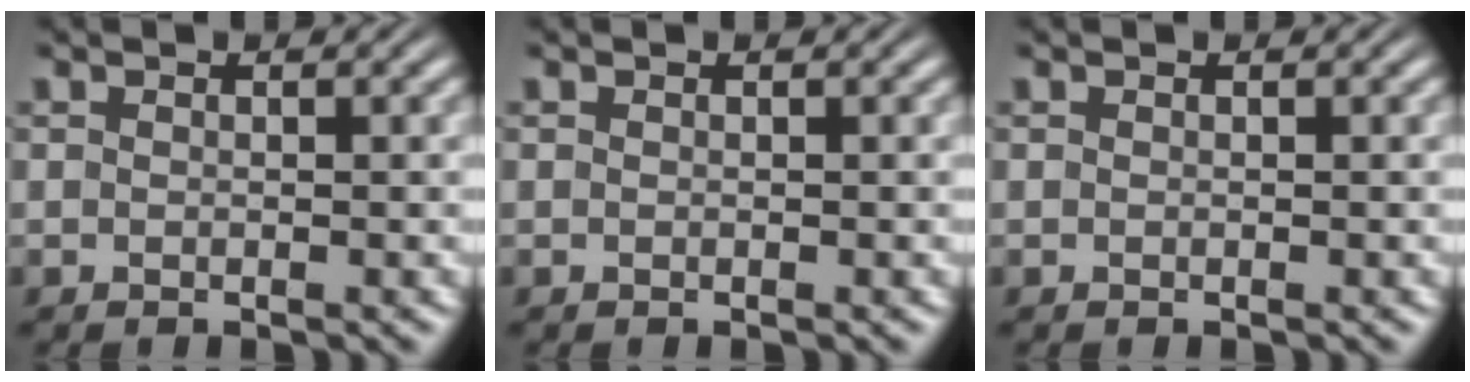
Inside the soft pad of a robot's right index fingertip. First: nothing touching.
{"total": 0.0}
{"total": 0.0}